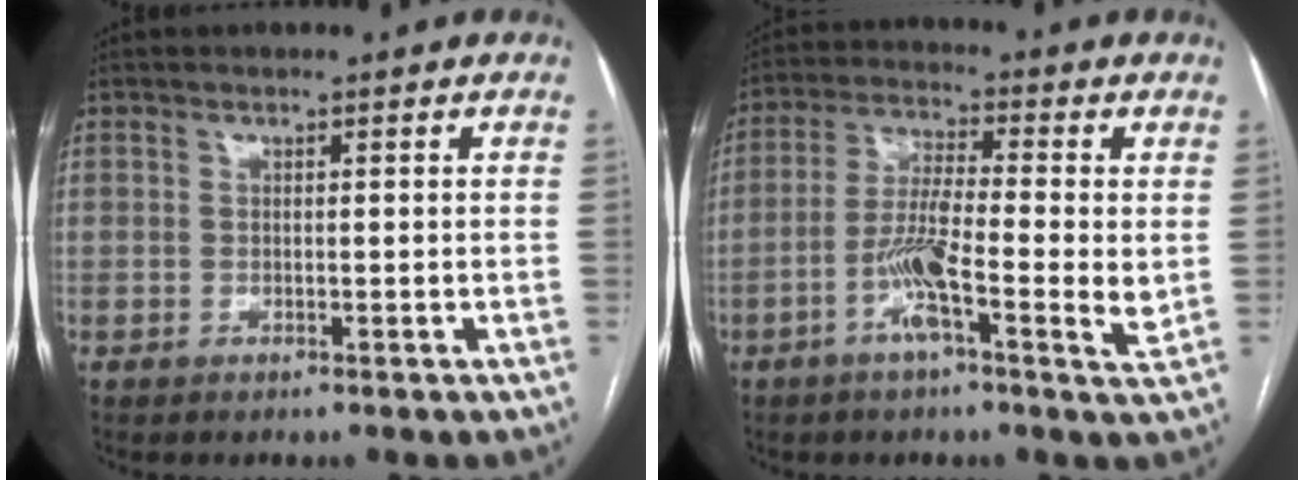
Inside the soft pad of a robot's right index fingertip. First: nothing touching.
{"total": 10.1, "force": [-2.0, 1.0, 9.8], "torque": [-0.179, -0.002, -0.048]}